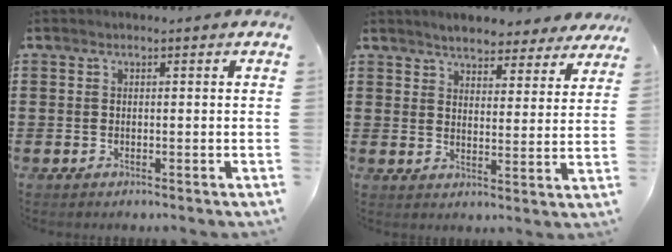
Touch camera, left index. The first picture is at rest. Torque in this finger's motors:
{"motor_torque": [0.62, 0.62, 0.75, 0.11]}